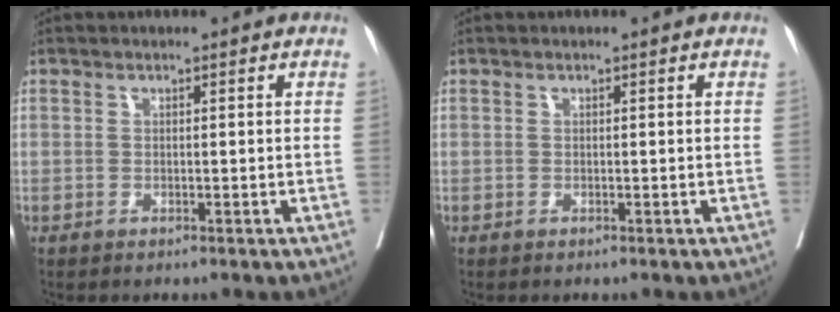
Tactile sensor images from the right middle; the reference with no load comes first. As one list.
[{"total": 0.0}]